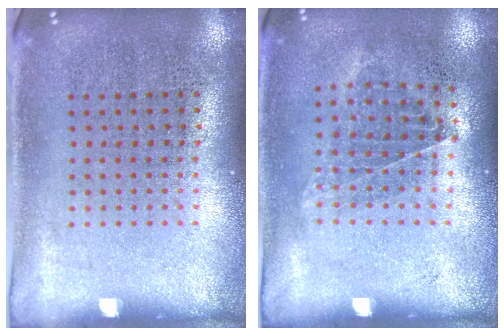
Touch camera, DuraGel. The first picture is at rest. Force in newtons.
{"total": 0.9, "press": 0.8, "slide": 0.5}